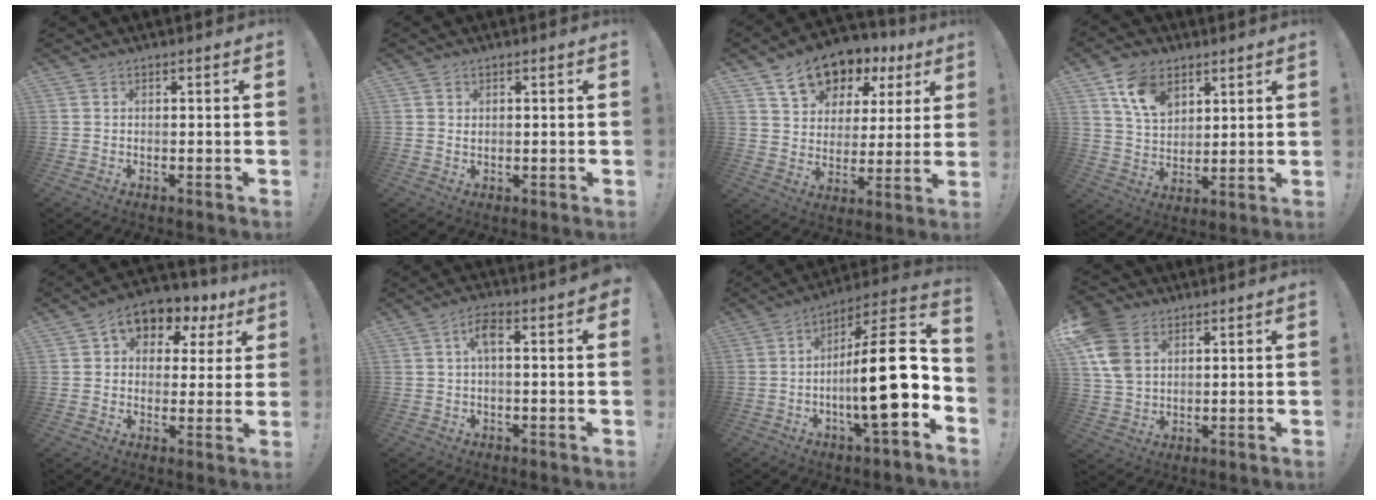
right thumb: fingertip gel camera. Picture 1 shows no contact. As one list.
[{"total": 1.0, "force": [0.6, 0.7, -0.3], "torque": [0.004, 0.001, 0.012]}, {"total": 13.8, "force": [8.8, 9.0, 5.9], "torque": [-0.091, -0.051, 0.160]}, {"total": 11.7, "force": [6.6, 7.9, 5.6], "torque": [-0.088, -0.028, 0.126]}, {"total": 8.0, "force": [3.4, 6.2, 3.8], "torque": [-0.052, -0.019, 0.067]}, {"total": 5.1, "force": [0.7, 1.6, 4.8], "torque": [-0.088, 0.008, 0.009]}, {"total": 20.8, "force": [-3.1, 4.3, 20.1], "torque": [-0.334, 0.015, -0.055]}, {"total": 13.1, "force": [4.7, 9.6, 7.6], "torque": [-0.147, -0.010, 0.095]}]